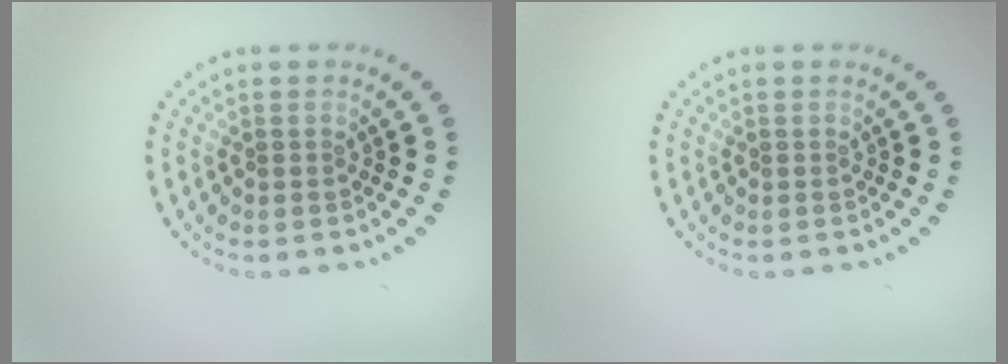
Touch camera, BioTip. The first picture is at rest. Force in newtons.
{"total": 0.0}